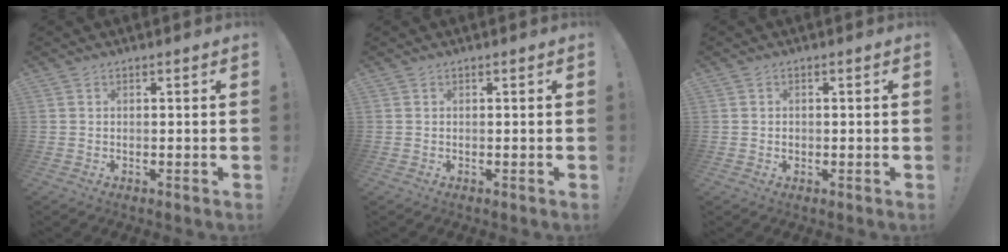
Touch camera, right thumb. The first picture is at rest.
{"total": 0.0}
{"total": 0.9, "force": [-0.2, 0.8, 0.3], "torque": [-0.002, 0.001, -0.004]}